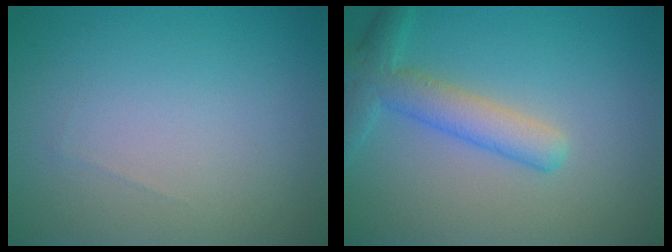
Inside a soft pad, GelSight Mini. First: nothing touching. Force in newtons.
{"total": 4.1, "press": 4.1, "slide": 0.1}